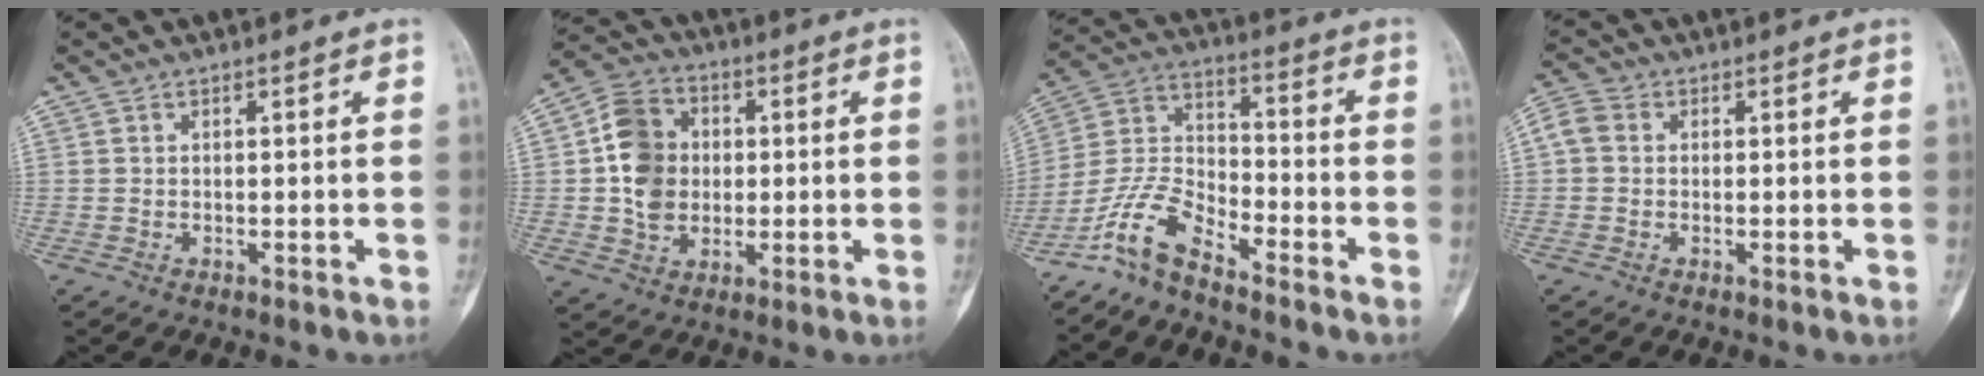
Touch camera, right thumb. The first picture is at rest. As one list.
[{"total": 11.2, "force": [0.5, 9.2, 6.3], "torque": [-0.089, 0.011, 0.005]}, {"total": 9.4, "force": [-7.5, 2.8, 4.9], "torque": [-0.108, 0.068, -0.161]}, {"total": 4.4, "force": [0.5, 3.7, 2.4], "torque": [-0.052, 0.017, 0.005]}]